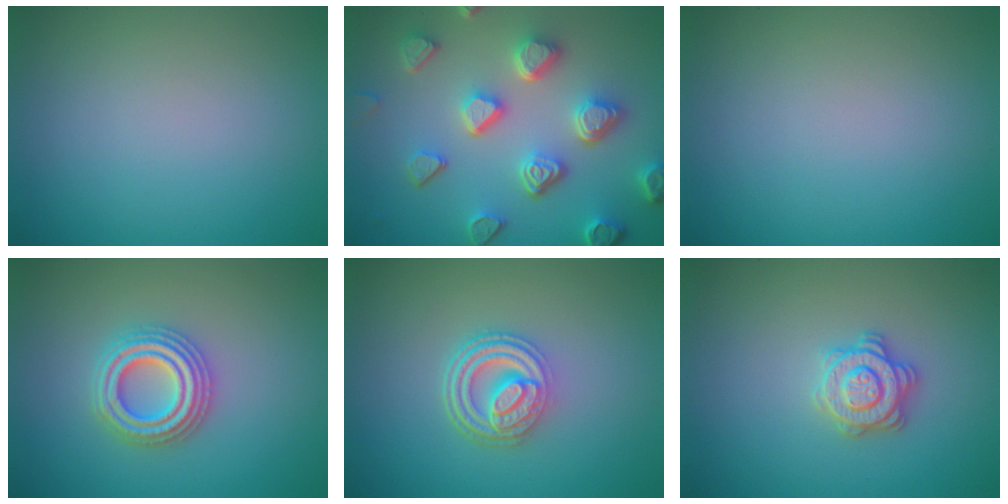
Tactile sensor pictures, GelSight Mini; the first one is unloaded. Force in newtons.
{"total": 6.7, "press": 5.3, "slide": 4.0}
{"total": 0.0}
{"total": 4.3, "press": 4.2, "slide": 0.8}
{"total": 4.9, "press": 3.8, "slide": 3.1}
{"total": 2.9, "press": 2.9, "slide": 0.4}